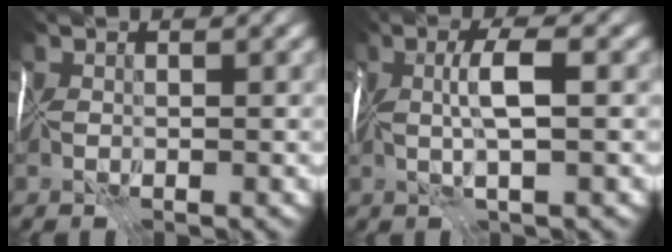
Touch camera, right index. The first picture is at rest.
{"total": 2.4, "force": [0.0, -1.0, 2.2], "torque": [-0.029, -0.003, 0.000]}